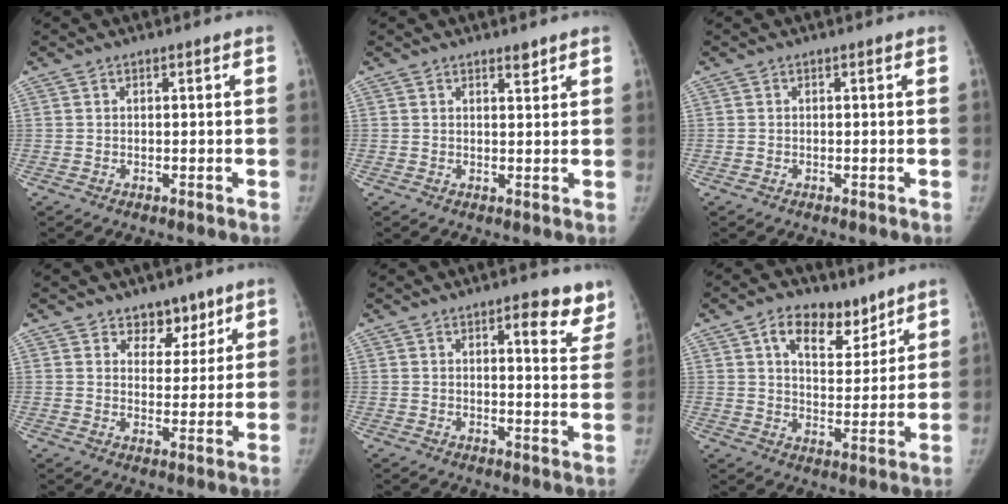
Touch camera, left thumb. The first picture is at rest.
{"total": 1.5, "force": [1.3, 0.4, 0.6], "torque": [0.001, -0.009, 0.019]}
{"total": 0.0}
{"total": 6.0, "force": [4.2, 3.9, 1.6], "torque": [0.020, -0.025, 0.065]}
{"total": 8.2, "force": [5.7, 2.8, 5.1], "torque": [-0.027, -0.031, 0.063]}
{"total": 10.8, "force": [6.5, 6.3, 5.8], "torque": [-0.059, -0.033, 0.107]}